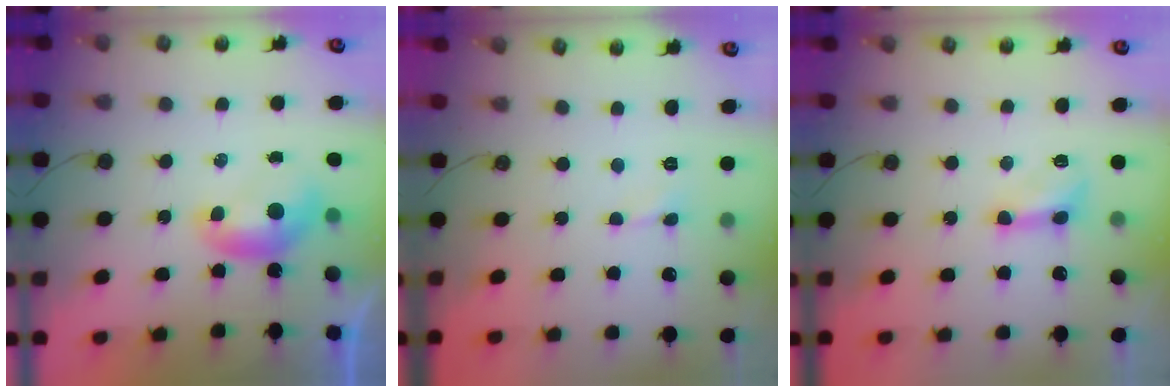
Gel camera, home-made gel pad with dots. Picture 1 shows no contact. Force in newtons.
{"total": 0.0}
{"total": 3.1, "press": 3.1, "slide": 0.4}